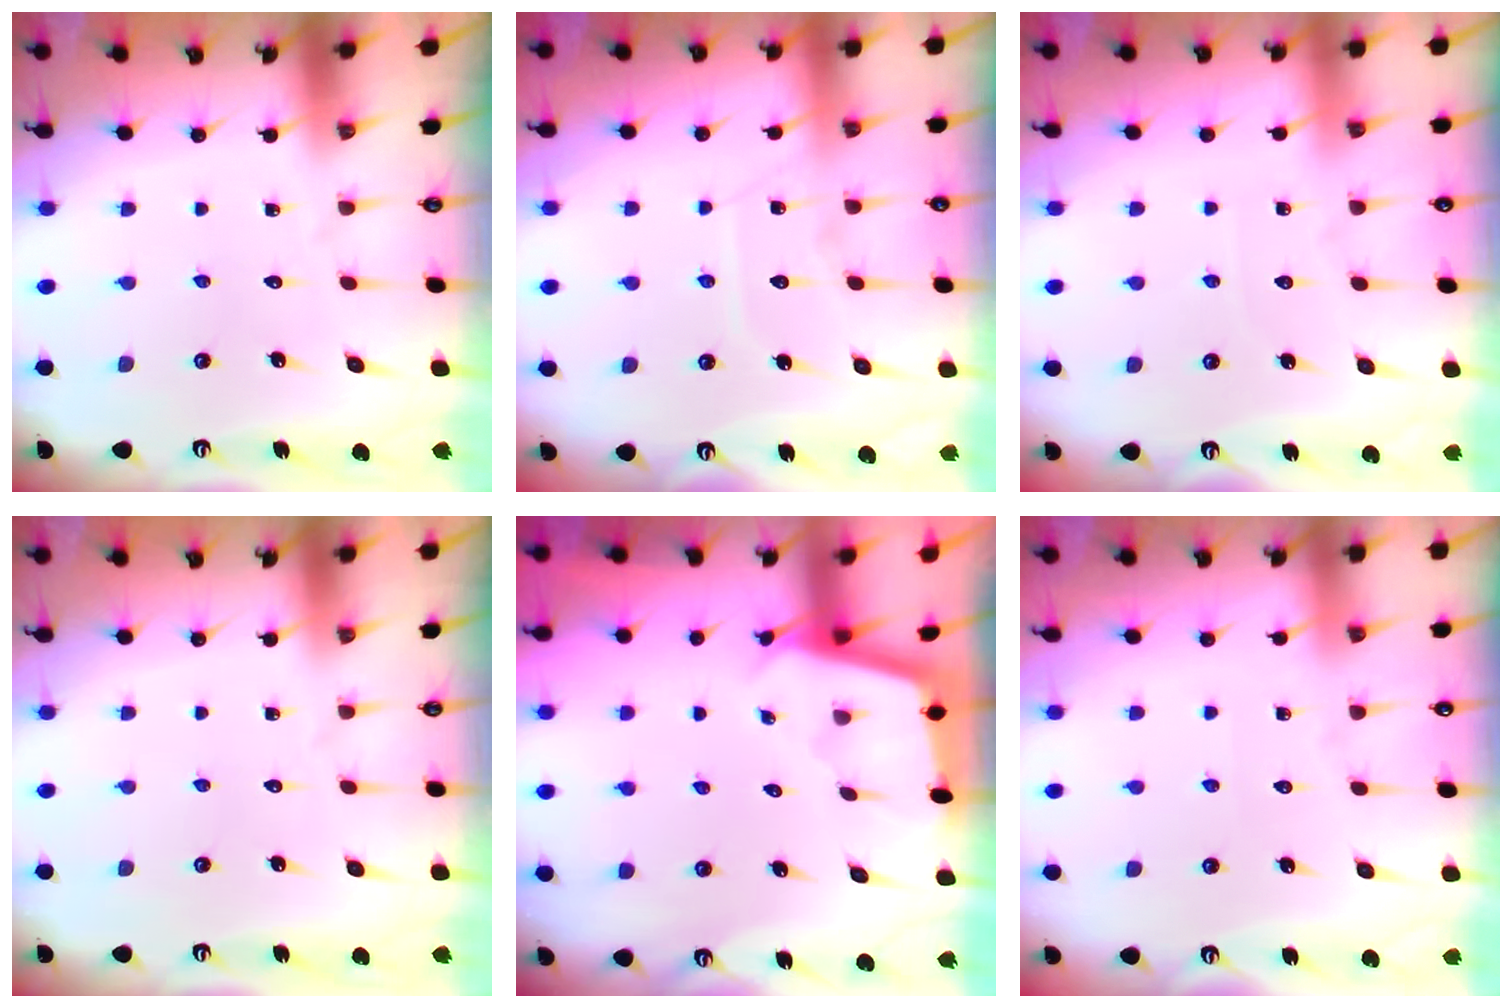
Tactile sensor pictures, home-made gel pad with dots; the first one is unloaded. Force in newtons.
{"total": 8.0, "press": 8.0, "slide": 0.9}
{"total": 2.7, "press": 2.7, "slide": 0.4}
{"total": 0.0}
{"total": 2.5, "press": 2.5, "slide": 0.2}
{"total": 2.8, "press": 2.8, "slide": 0.4}